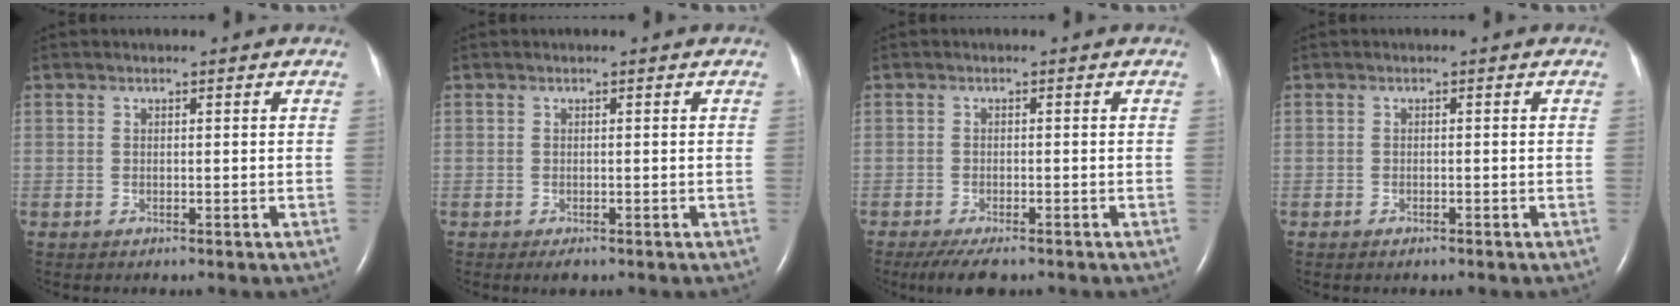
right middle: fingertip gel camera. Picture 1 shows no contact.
{"total": 1.3, "force": [-0.8, 0.5, 0.9], "torque": [-0.014, -0.002, -0.008]}
{"total": 5.3, "force": [-4.0, 1.5, 3.2], "torque": [-0.053, -0.011, -0.063]}
{"total": 0.9, "force": [-0.7, 0.3, 0.5], "torque": [-0.014, -0.001, -0.008]}